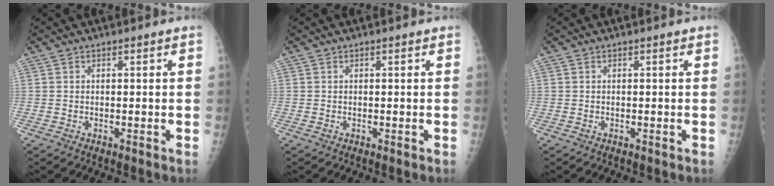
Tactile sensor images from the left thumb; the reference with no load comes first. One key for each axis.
{"total": 0.0}
{"total": 0.0}